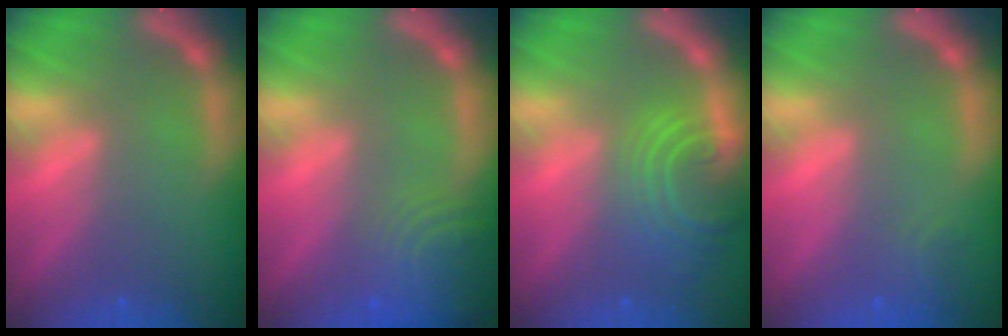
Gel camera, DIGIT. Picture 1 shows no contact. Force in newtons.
{"total": 7.0}
{"total": 7.0}
{"total": 1.4}